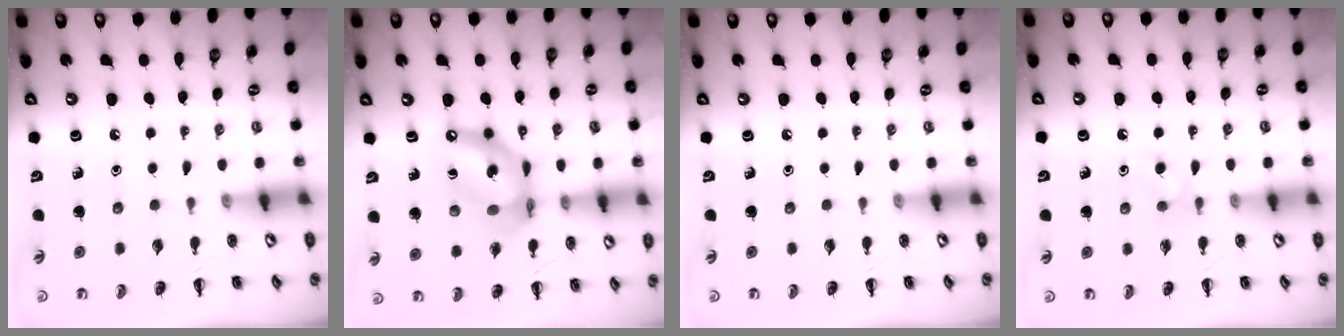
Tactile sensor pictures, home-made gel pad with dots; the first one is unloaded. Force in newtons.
{"total": 13.6, "press": 13.1, "slide": 3.6}
{"total": 0.0}
{"total": 4.2, "press": 4.0, "slide": 1.3}